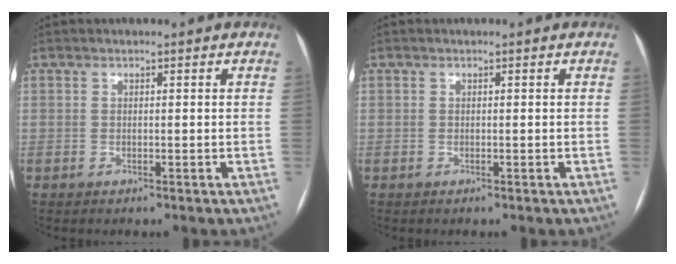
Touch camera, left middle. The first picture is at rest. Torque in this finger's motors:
{"motor_torque": [0.00, -0.02, -0.03, 0.00]}